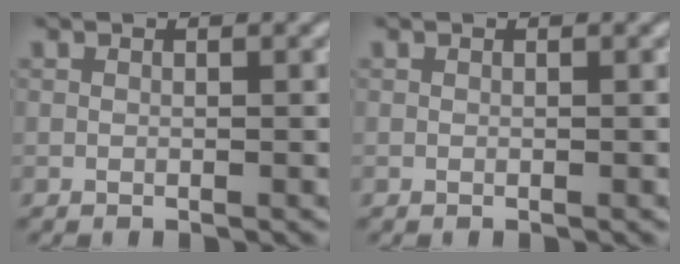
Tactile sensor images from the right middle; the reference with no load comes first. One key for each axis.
{"total": 0.0}